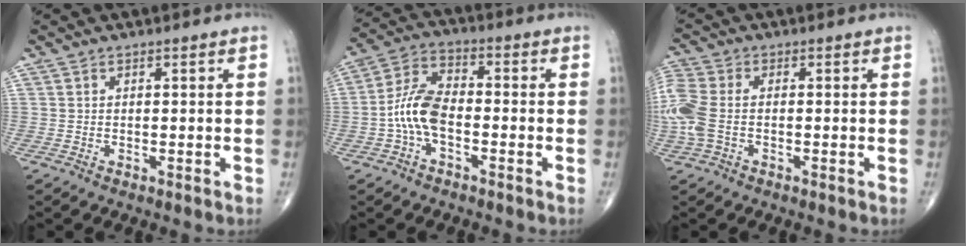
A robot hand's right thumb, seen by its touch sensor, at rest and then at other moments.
{"total": 8.7, "force": [-2.2, 4.7, 7.0], "torque": [-0.144, 0.035, -0.051]}
{"total": 8.7, "force": [-1.0, 5.4, 6.8], "torque": [-0.193, 0.015, -0.025]}